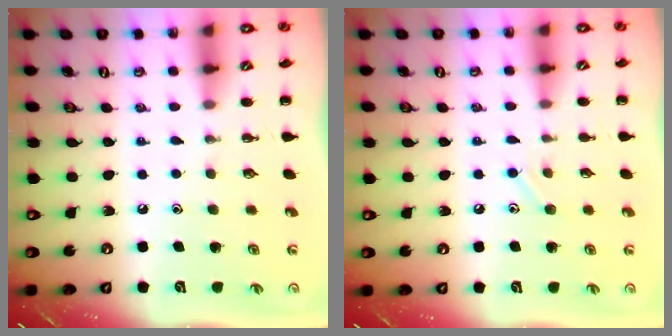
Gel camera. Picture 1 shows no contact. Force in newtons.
{"total": 6.7, "press": 6.5, "slide": 1.8}